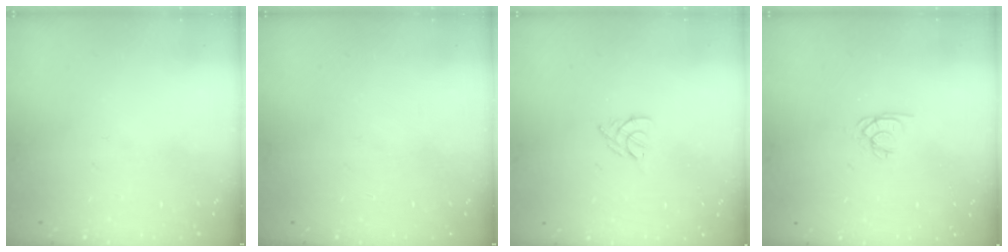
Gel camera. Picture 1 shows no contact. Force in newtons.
{"total": 0.0}
{"total": 4.3, "press": 4.2, "slide": 0.7}
{"total": 1.9, "press": 1.9, "slide": 0.2}